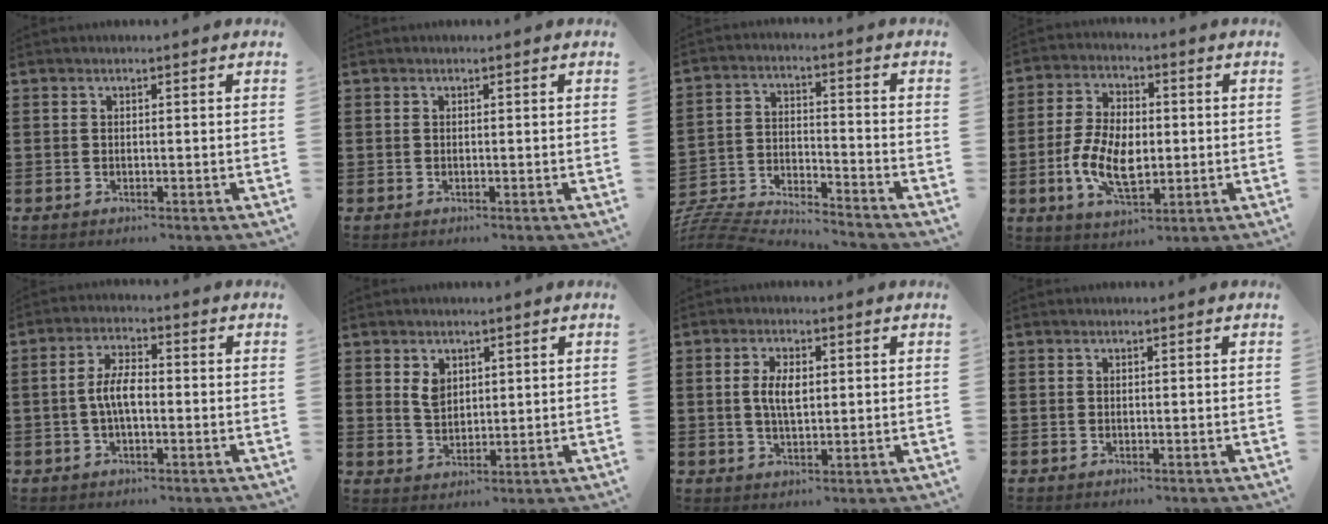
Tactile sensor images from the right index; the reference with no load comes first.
{"total": 0.0}
{"total": 6.6, "force": [-6.5, 0.0, 0.5], "torque": [-0.030, -0.008, -0.139]}
{"total": 9.1, "force": [-1.5, 4.9, 7.5], "torque": [-0.164, 0.005, -0.031]}
{"total": 5.2, "force": [-0.7, 2.2, 4.7], "torque": [-0.104, 0.001, -0.020]}
{"total": 3.2, "force": [1.7, 2.3, 1.6], "torque": [-0.039, 0.007, 0.031]}
{"total": 4.4, "force": [0.4, 2.0, 3.8], "torque": [-0.069, 0.005, 0.004]}
{"total": 0.0}